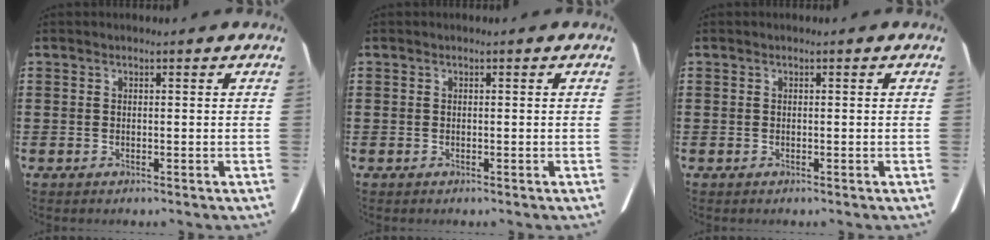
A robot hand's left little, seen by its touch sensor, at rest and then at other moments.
{"total": 0.0}
{"total": 0.0}